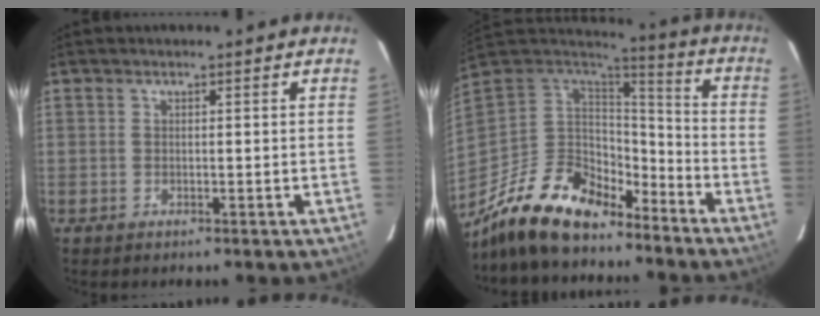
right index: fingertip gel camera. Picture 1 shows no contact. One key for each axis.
{"total": 18.9, "fx": -13.9, "fy": 8.3, "fz": 9.7, "tx": -0.209, "ty": -0.016, "tz": -0.244}